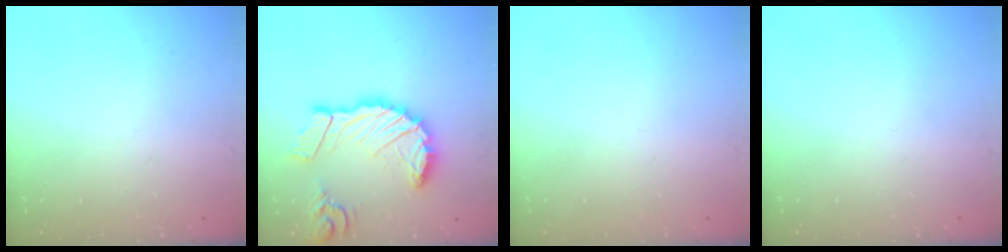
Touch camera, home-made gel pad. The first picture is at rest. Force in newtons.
{"total": 17.6, "press": 17.5, "slide": 1.9}
{"total": 0.0}
{"total": 0.0}